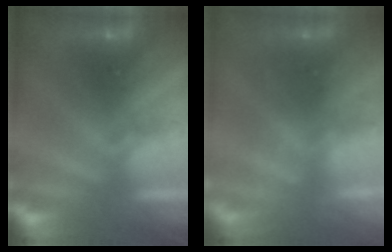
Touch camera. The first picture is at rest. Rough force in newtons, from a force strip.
{"total": 2.3}